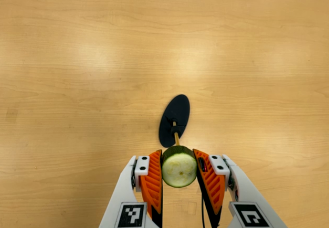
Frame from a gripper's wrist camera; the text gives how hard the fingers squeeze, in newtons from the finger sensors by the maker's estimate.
{"total": 12.1, "left": 10.9, "right": 13.3}